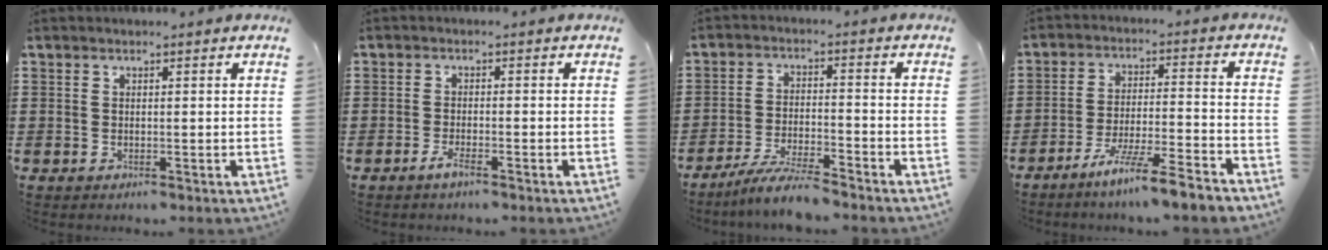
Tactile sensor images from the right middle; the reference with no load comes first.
{"total": 2.2, "force": [-1.5, 0.3, 1.5], "torque": [-0.032, 0.000, -0.030]}
{"total": 6.2, "force": [-5.6, 0.1, 2.5], "torque": [-0.050, -0.004, -0.107]}
{"total": 8.2, "force": [-7.1, -0.6, 4.1], "torque": [-0.080, -0.005, -0.137]}